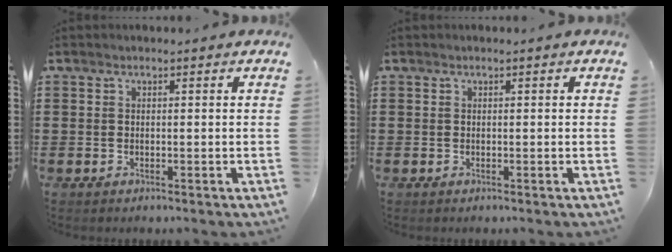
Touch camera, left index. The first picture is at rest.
{"total": 0.0}